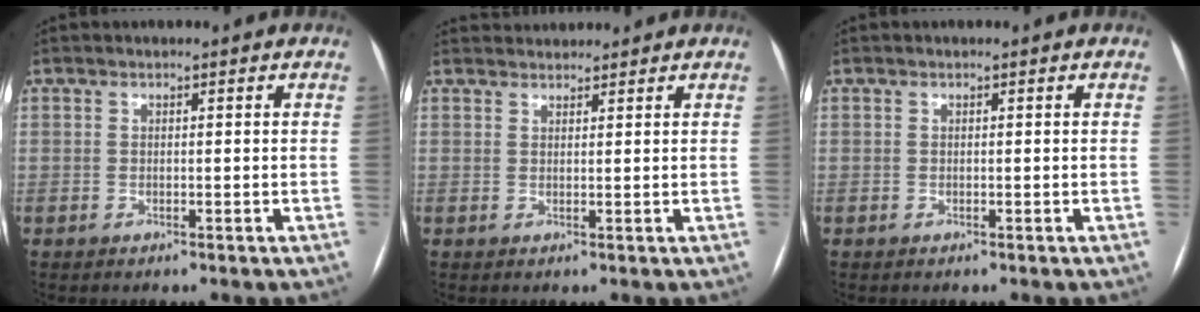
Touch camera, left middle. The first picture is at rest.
{"total": 3.1, "force": [3.1, 0.5, -0.1], "torque": [-0.002, 0.029, 0.054]}
{"total": 0.0}